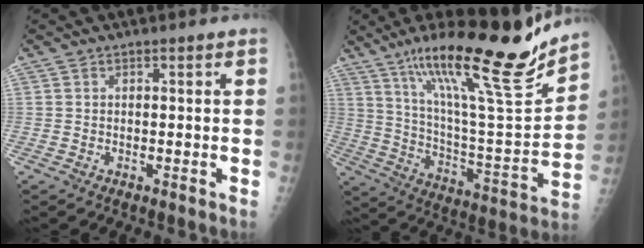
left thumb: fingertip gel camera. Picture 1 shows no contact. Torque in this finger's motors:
{"motor_torque": [1.34, -0.34, 1.44, -1.33, 0.43]}